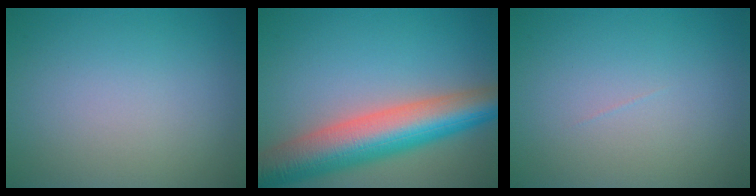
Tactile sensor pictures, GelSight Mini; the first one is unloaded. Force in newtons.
{"total": 9.8, "press": 9.8, "slide": 0.1}
{"total": 0.0}